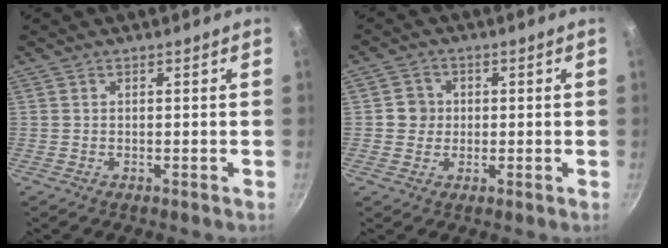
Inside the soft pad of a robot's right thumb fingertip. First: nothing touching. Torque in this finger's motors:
{"motor_torque": [-0.33, 0.26, 0.61, -0.44, 0.00]}